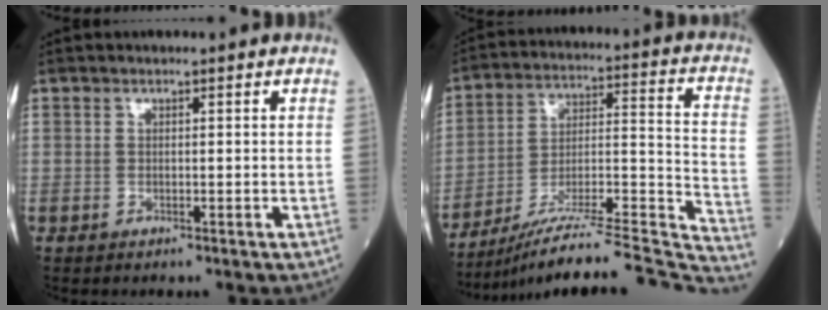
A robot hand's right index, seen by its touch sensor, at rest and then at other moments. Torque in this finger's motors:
{"motor_torque": [-0.38, -0.32, 0.15, 0.04]}